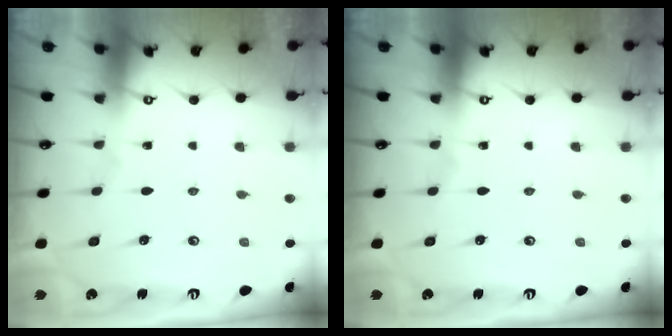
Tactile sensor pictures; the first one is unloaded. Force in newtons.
{"total": 0.0}